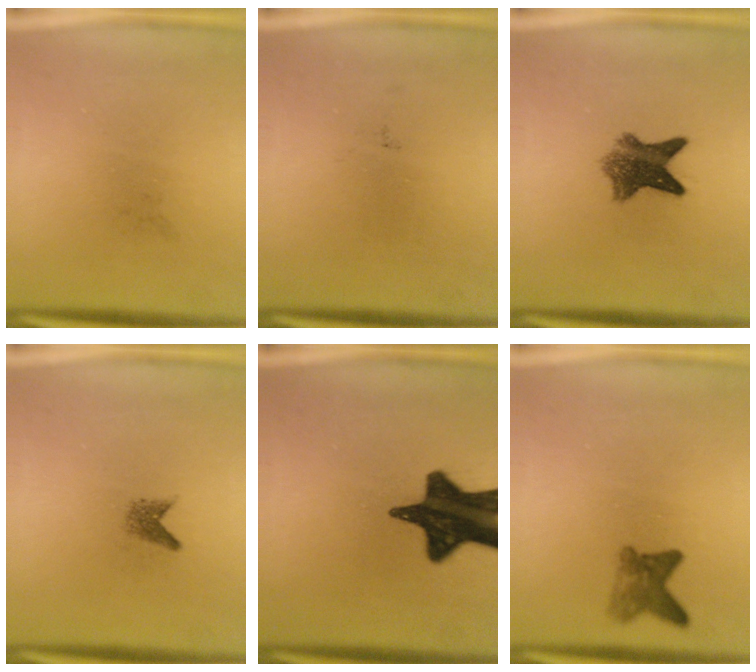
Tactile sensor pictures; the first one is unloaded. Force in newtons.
{"total": 0.0}
{"total": 6.9}
{"total": 1.5}
{"total": 17.5}
{"total": 3.2}